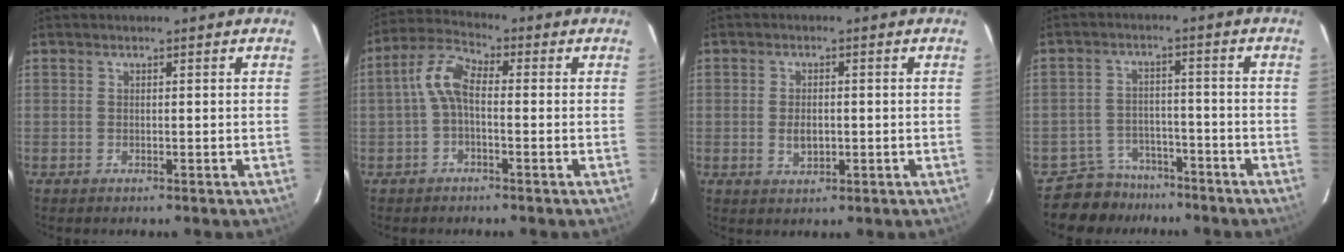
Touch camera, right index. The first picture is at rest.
{"total": 5.9, "force": [-0.8, 2.7, 5.2], "torque": [-0.118, 0.023, -0.022]}
{"total": 3.5, "force": [-0.5, 2.3, 2.6], "torque": [-0.046, -0.004, -0.006]}
{"total": 7.6, "force": [-6.4, 4.2, 0.0], "torque": [-0.019, 0.021, -0.097]}